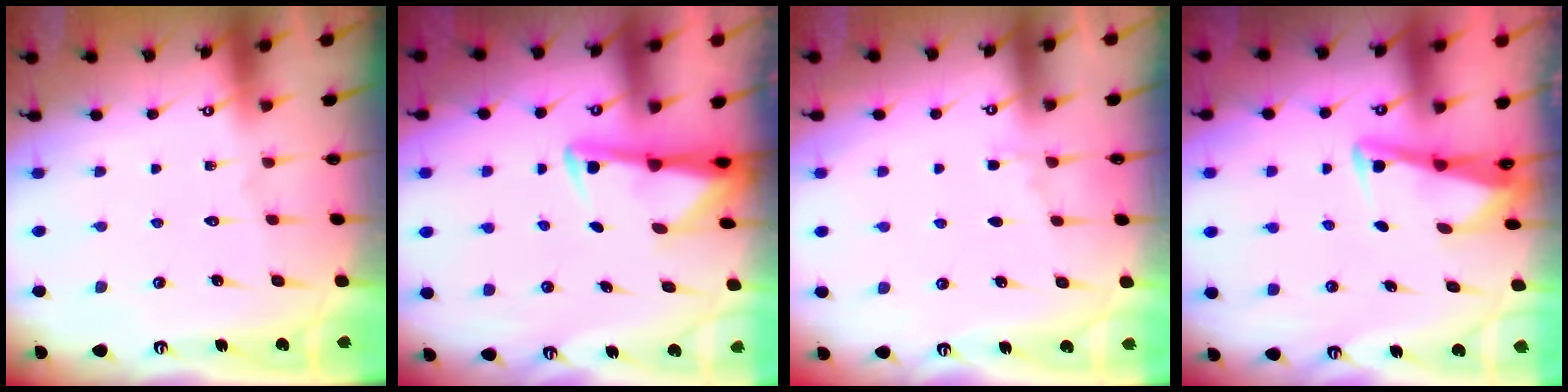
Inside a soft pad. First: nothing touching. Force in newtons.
{"total": 3.0, "press": 2.9, "slide": 0.5}
{"total": 2.6, "press": 2.6, "slide": 0.4}
{"total": 3.1, "press": 3.1, "slide": 0.4}